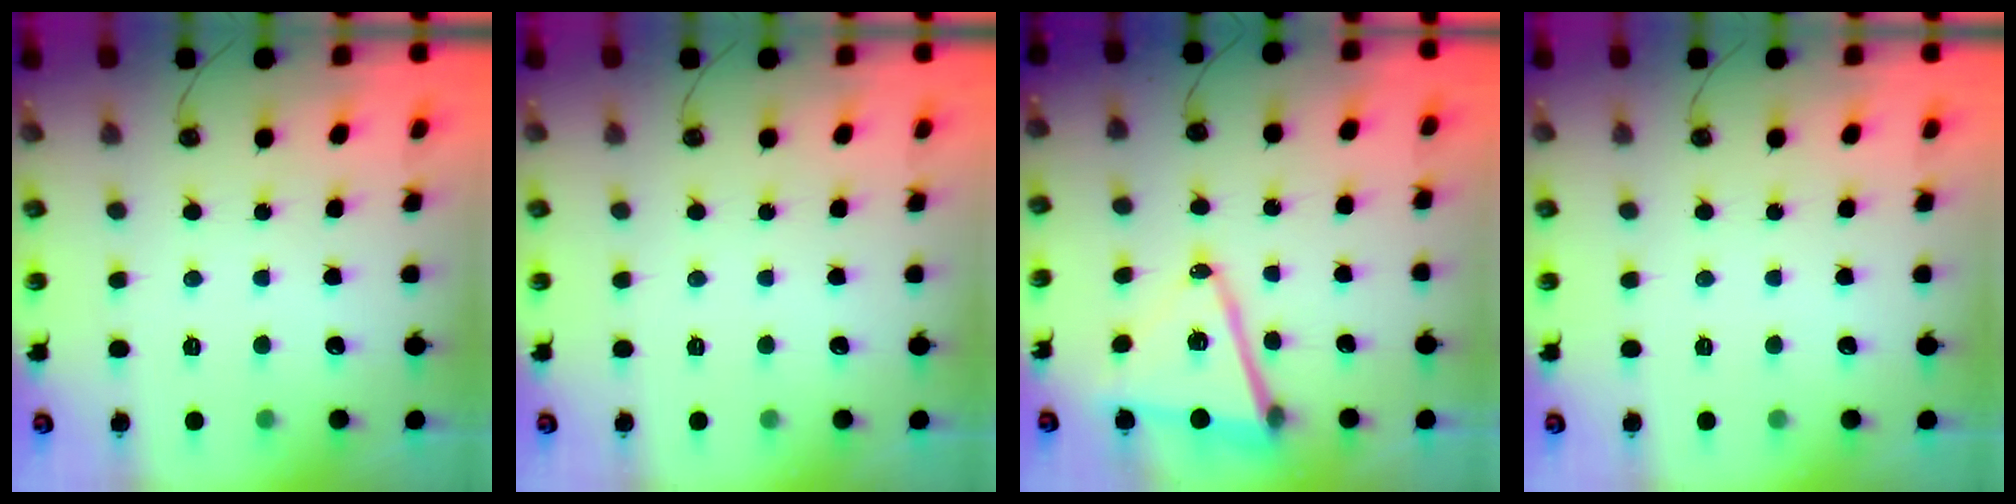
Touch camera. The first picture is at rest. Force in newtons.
{"total": 0.0}
{"total": 13.3, "press": 12.7, "slide": 3.9}
{"total": 0.0}